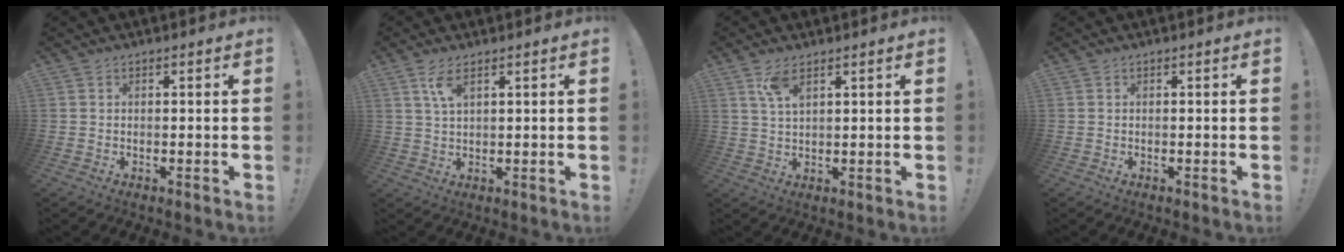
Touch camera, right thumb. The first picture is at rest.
{"total": 4.8, "force": [2.5, 1.6, 3.7], "torque": [-0.069, -0.005, 0.043]}
{"total": 5.9, "force": [3.3, 2.2, 4.3], "torque": [-0.080, -0.007, 0.059]}
{"total": 0.0}